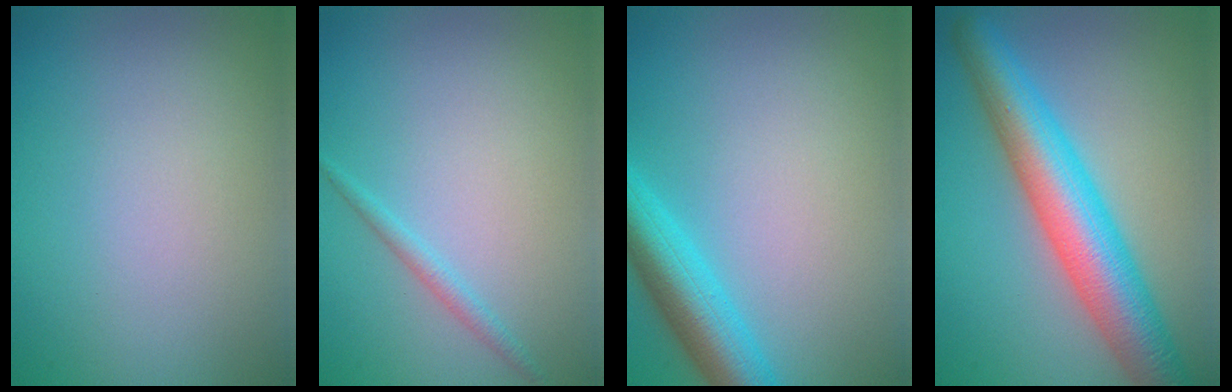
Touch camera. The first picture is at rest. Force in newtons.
{"total": 1.3, "press": 1.3, "slide": 0.0}
{"total": 5.3, "press": 5.3, "slide": 0.3}
{"total": 8.6, "press": 8.6, "slide": 0.1}